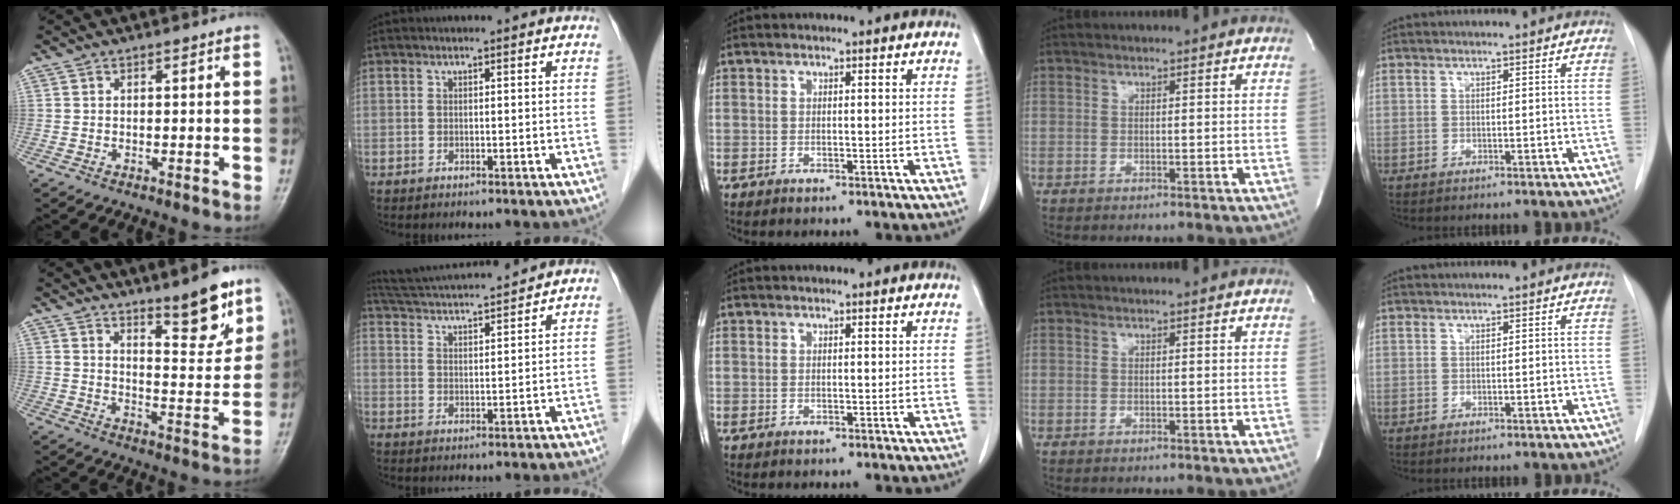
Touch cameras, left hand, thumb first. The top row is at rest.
{"thumb": {"total": 10.0, "force": [7.1, 2.6, 6.5], "torque": [-0.072, -0.059, 0.112]}, "index": {"total": 13.4, "force": [12.3, 0.6, 5.1], "torque": [-0.103, 0.025, 0.197]}}